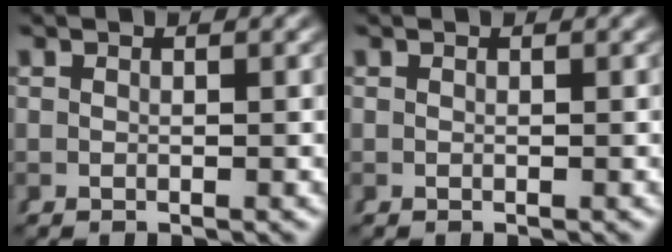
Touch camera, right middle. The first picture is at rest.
{"total": 0.0}